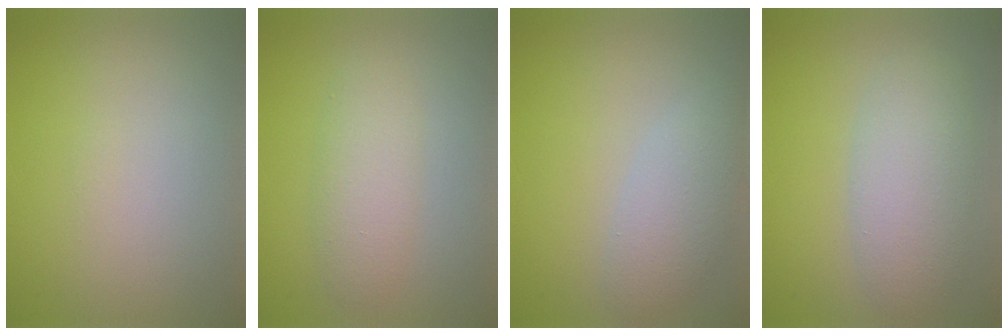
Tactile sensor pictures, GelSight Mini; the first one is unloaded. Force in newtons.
{"total": 2.9, "press": 2.9, "slide": 0.1}
{"total": 3.1, "press": 3.1, "slide": 0.3}
{"total": 4.7, "press": 4.7, "slide": 0.1}